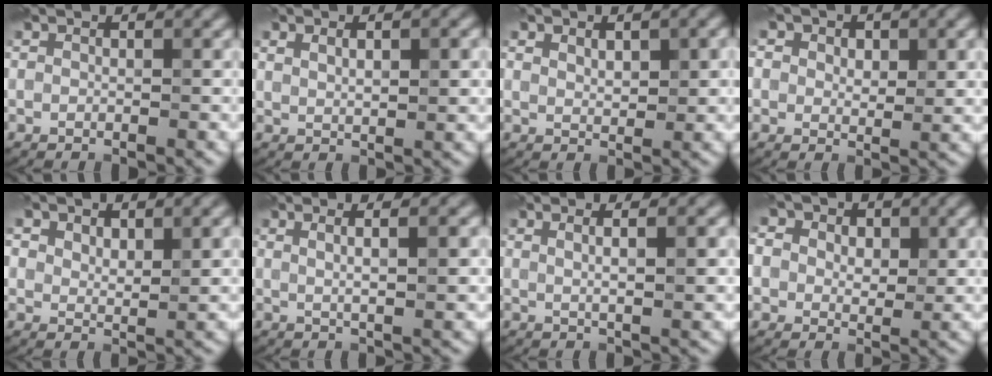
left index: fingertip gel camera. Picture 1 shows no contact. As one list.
[{"total": 2.8, "force": [0.9, 1.0, 2.5], "torque": [-0.045, 0.002, 0.019]}, {"total": 2.9, "force": [1.2, 1.4, 2.3], "torque": [-0.036, 0.001, 0.024]}, {"total": 4.8, "force": [2.0, 3.3, 2.9], "torque": [-0.034, 0.009, 0.012]}, {"total": 5.2, "force": [2.3, 2.9, 3.7], "torque": [-0.060, -0.005, 0.035]}, {"total": 4.3, "force": [1.2, 1.2, 4.0], "torque": [-0.050, 0.004, 0.014]}, {"total": 3.9, "force": [1.1, 1.1, 3.6], "torque": [-0.045, 0.005, 0.012]}, {"total": 10.7, "force": [4.8, 7.9, 5.4], "torque": [-0.088, 0.023, 0.057]}]